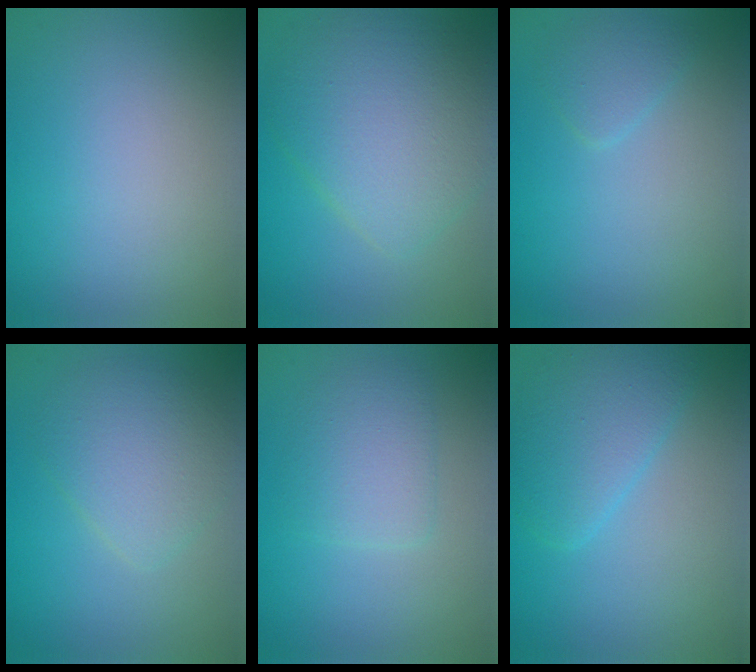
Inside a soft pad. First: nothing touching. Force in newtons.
{"total": 7.2, "press": 7.2, "slide": 0.2}
{"total": 1.5, "press": 1.5, "slide": 0.1}
{"total": 3.7, "press": 3.7, "slide": 0.0}
{"total": 2.6, "press": 2.6, "slide": 0.2}
{"total": 4.0, "press": 4.0, "slide": 0.0}